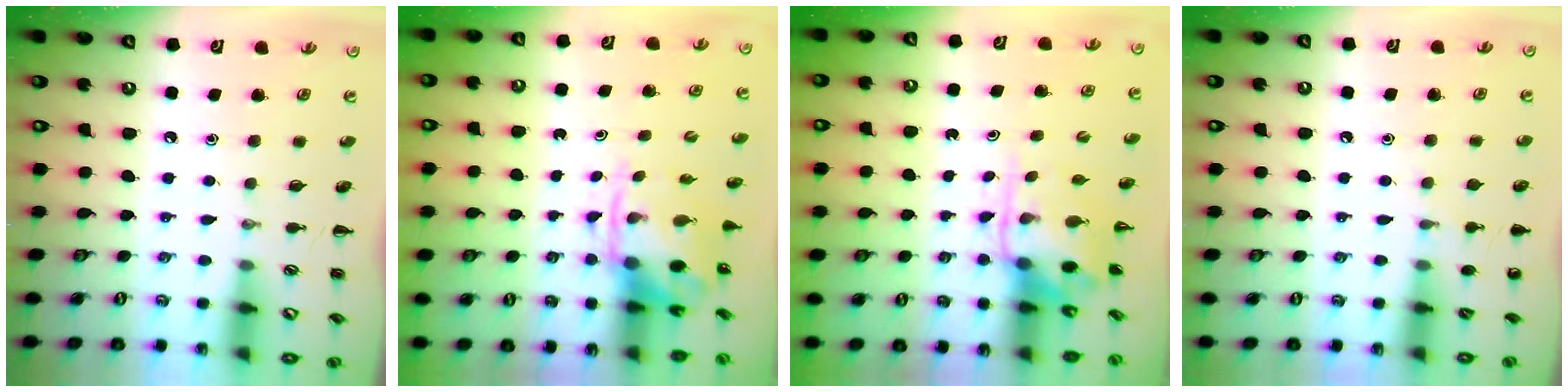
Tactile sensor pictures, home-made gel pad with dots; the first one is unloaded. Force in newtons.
{"total": 3.8, "press": 3.7, "slide": 0.8}
{"total": 3.5, "press": 3.4, "slide": 0.8}
{"total": 5.4, "press": 5.2, "slide": 1.6}